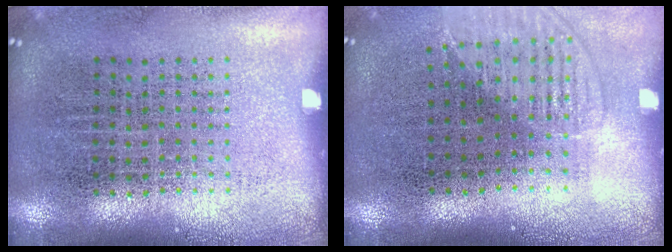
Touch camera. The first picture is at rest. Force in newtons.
{"total": 1.4, "press": 1.3, "slide": 0.5}